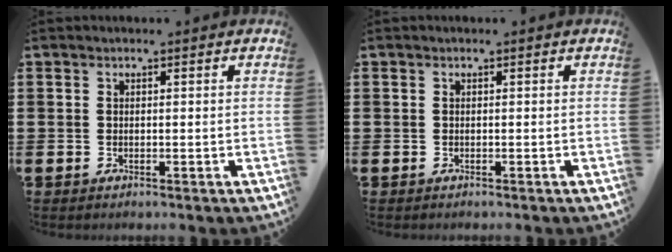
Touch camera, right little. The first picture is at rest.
{"total": 0.0}